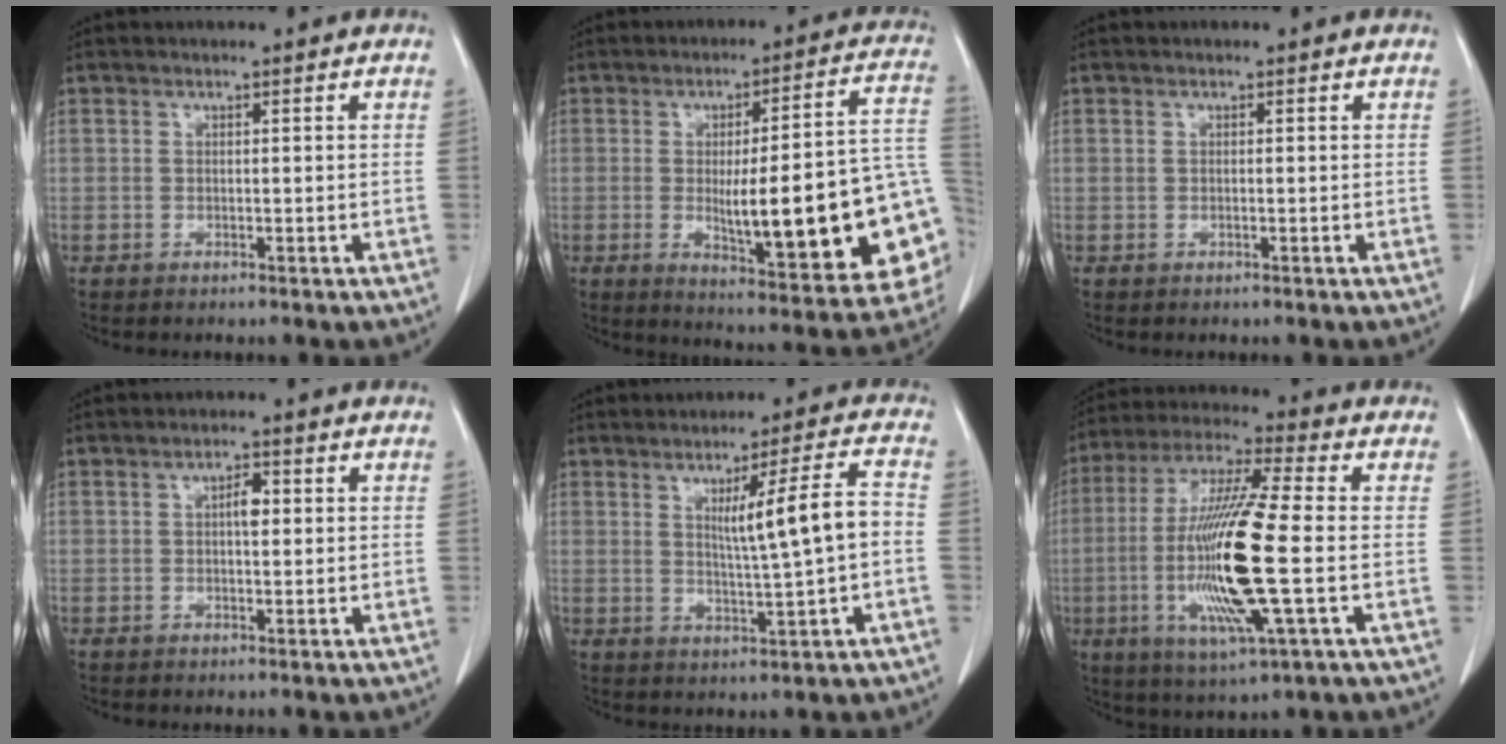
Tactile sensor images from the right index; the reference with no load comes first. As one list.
[{"total": 23.8, "force": [-3.3, 3.7, 23.2], "torque": [-0.237, 0.008, -0.033]}, {"total": 0.0}, {"total": 2.4, "force": [0.3, 0.9, 2.2], "torque": [-0.035, 0.004, 0.004]}, {"total": 8.4, "force": [0.4, -0.5, 8.4], "torque": [-0.130, 0.001, 0.011]}, {"total": 18.2, "force": [-2.7, 1.2, 17.9], "torque": [-0.370, -0.013, -0.054]}]